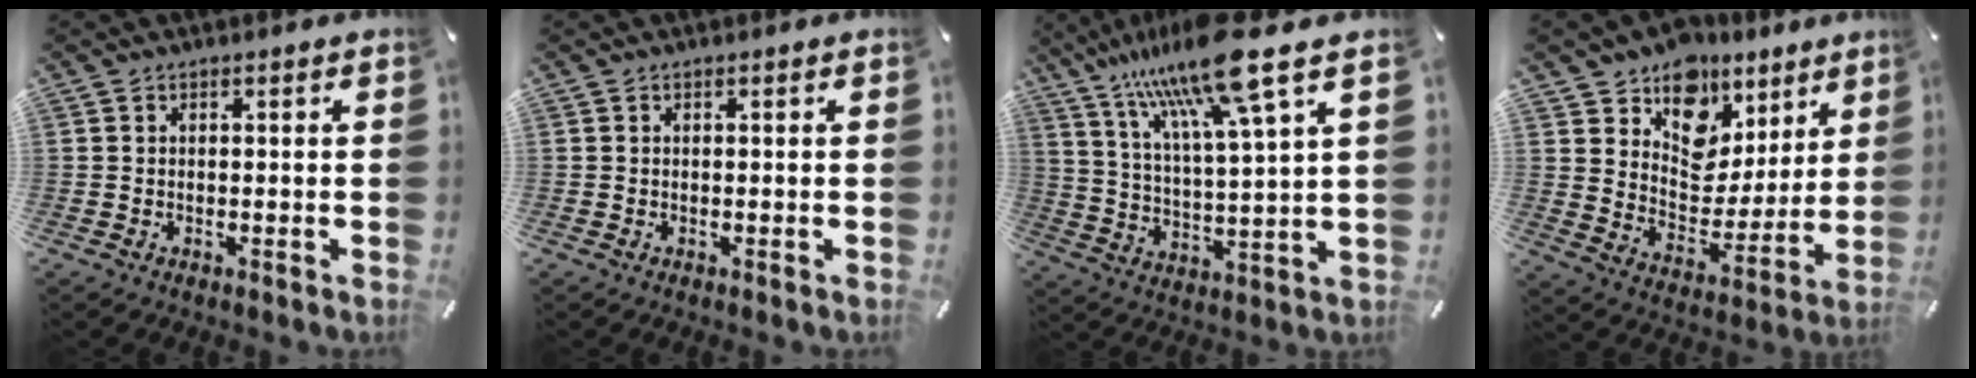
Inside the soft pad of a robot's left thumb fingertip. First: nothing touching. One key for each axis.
{"total": 0.0}
{"total": 18.2, "fx": 13.1, "fy": 2.8, "fz": 12.3, "tx": -0.251, "ty": -0.070, "tz": 0.213}
{"total": 11.6, "fx": 7.7, "fy": 8.5, "fz": 1.7, "tx": -0.027, "ty": -0.082, "tz": 0.144}